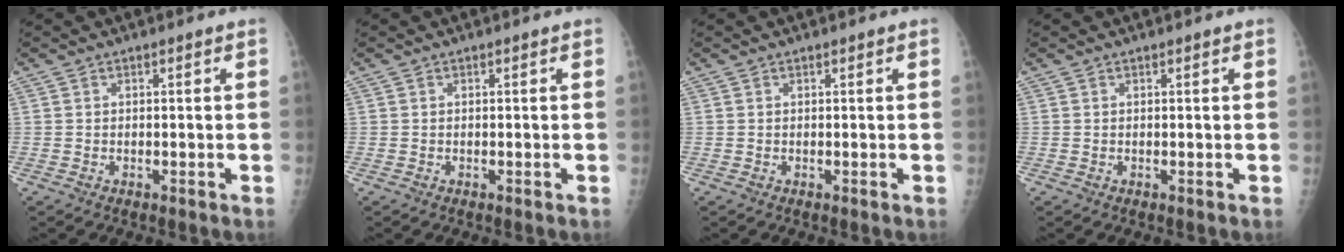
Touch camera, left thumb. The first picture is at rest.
{"total": 0.0}
{"total": 0.0}
{"total": 0.0}